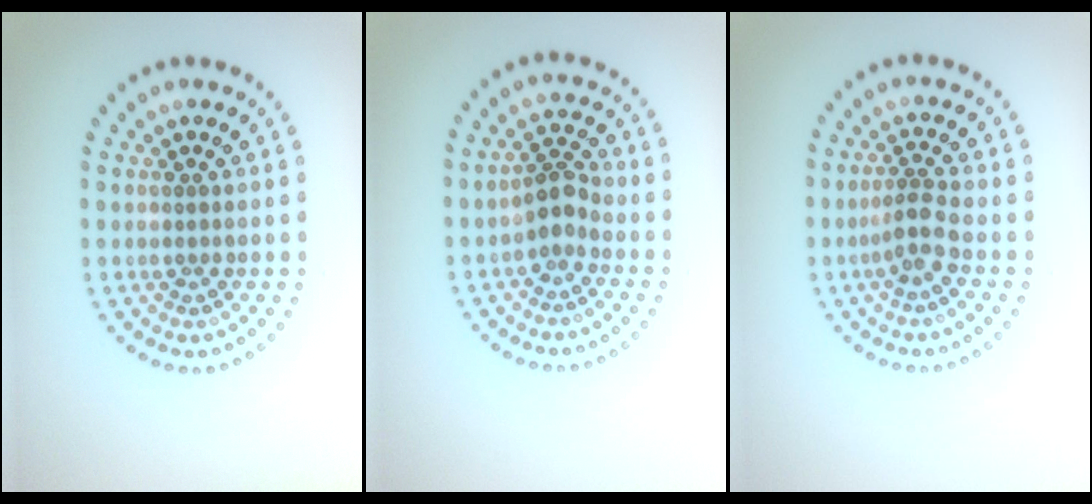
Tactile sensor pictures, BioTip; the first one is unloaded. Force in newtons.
{"total": 2.3, "press": 2.0, "slide": 1.2}
{"total": 2.3, "press": 1.8, "slide": 1.5}